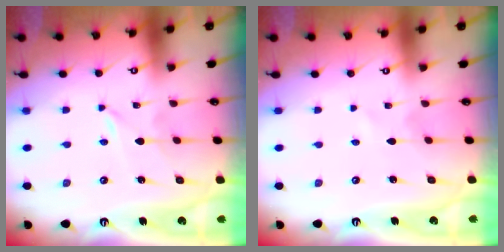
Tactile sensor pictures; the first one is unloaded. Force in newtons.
{"total": 0.0}